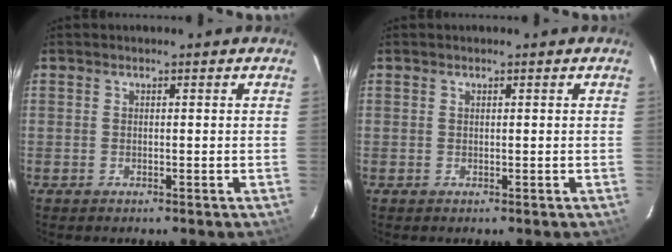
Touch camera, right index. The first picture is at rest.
{"total": 0.0}